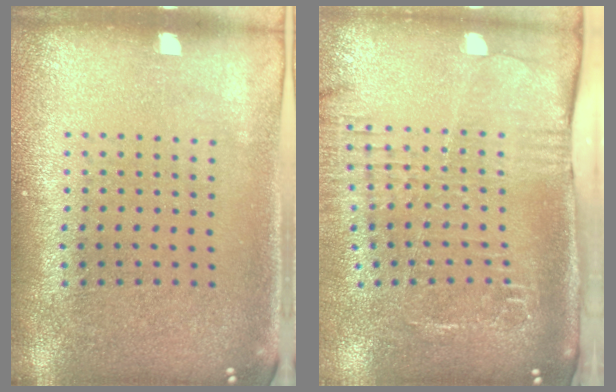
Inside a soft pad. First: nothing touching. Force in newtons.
{"total": 2.7, "press": 2.1, "slide": 1.6}